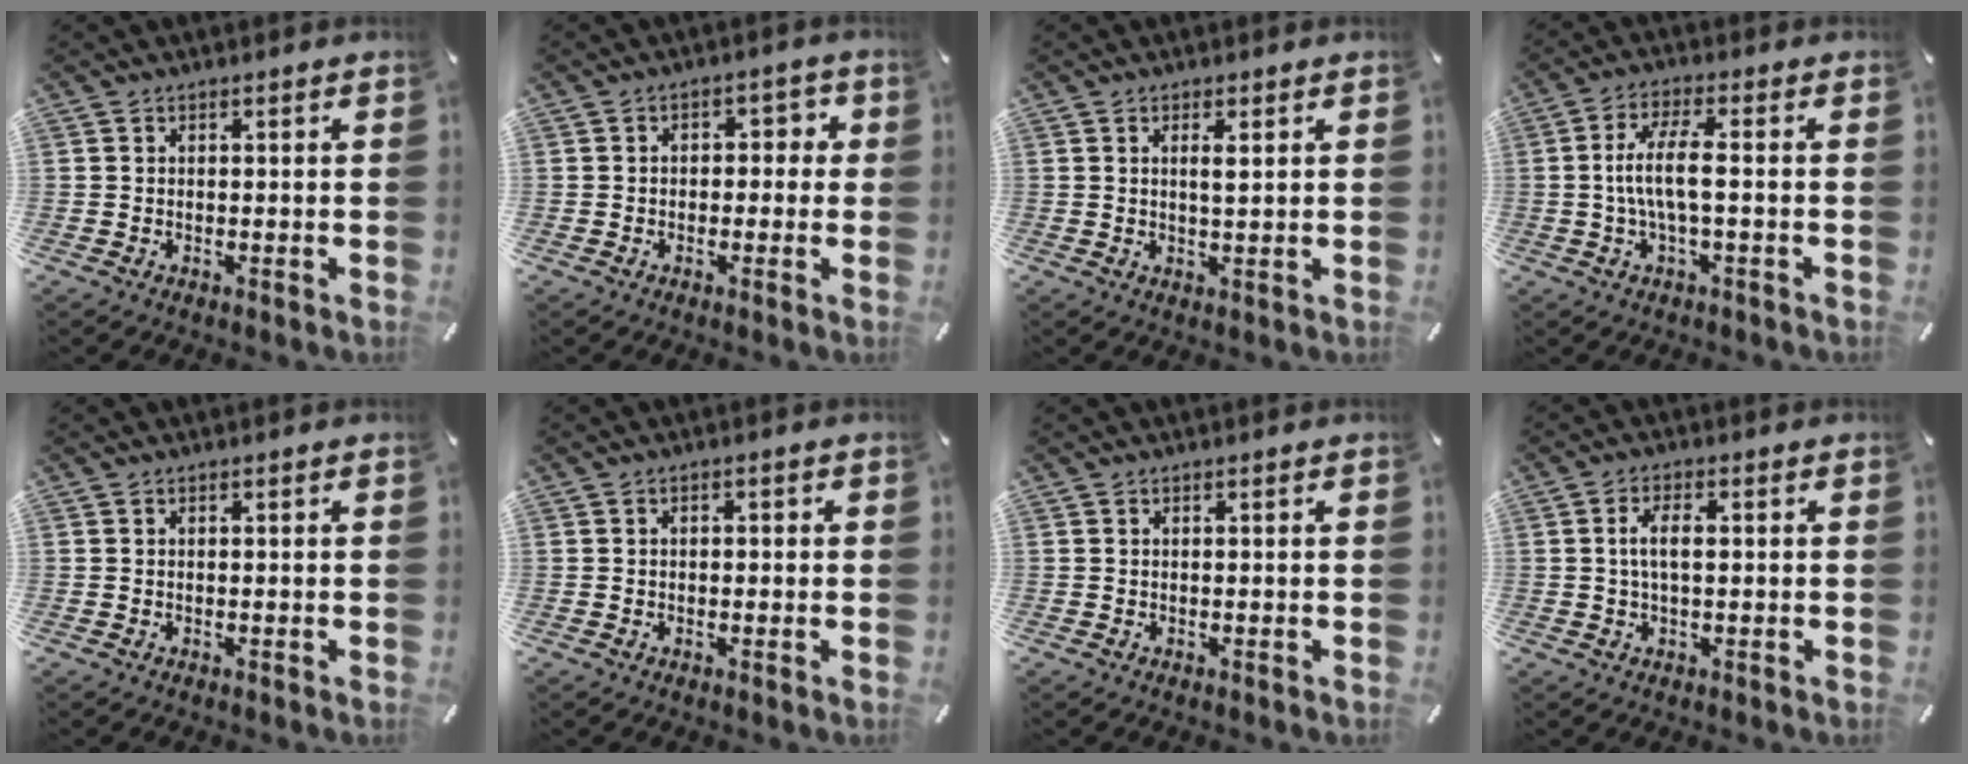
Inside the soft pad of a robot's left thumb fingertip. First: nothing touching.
{"total": 3.7, "force": [-0.9, 2.8, 2.2], "torque": [-0.028, 0.011, -0.026]}
{"total": 2.7, "force": [0.7, 0.6, 2.5], "torque": [-0.044, -0.001, 0.009]}
{"total": 8.1, "force": [-0.3, 2.0, 7.9], "torque": [-0.162, -0.002, -0.013]}
{"total": 0.0}
{"total": 1.1, "force": [-0.3, 0.8, 0.6], "torque": [-0.012, 0.006, -0.009]}
{"total": 0.0}
{"total": 4.9, "force": [0.3, 2.0, 4.5], "torque": [-0.092, 0.004, 0.002]}